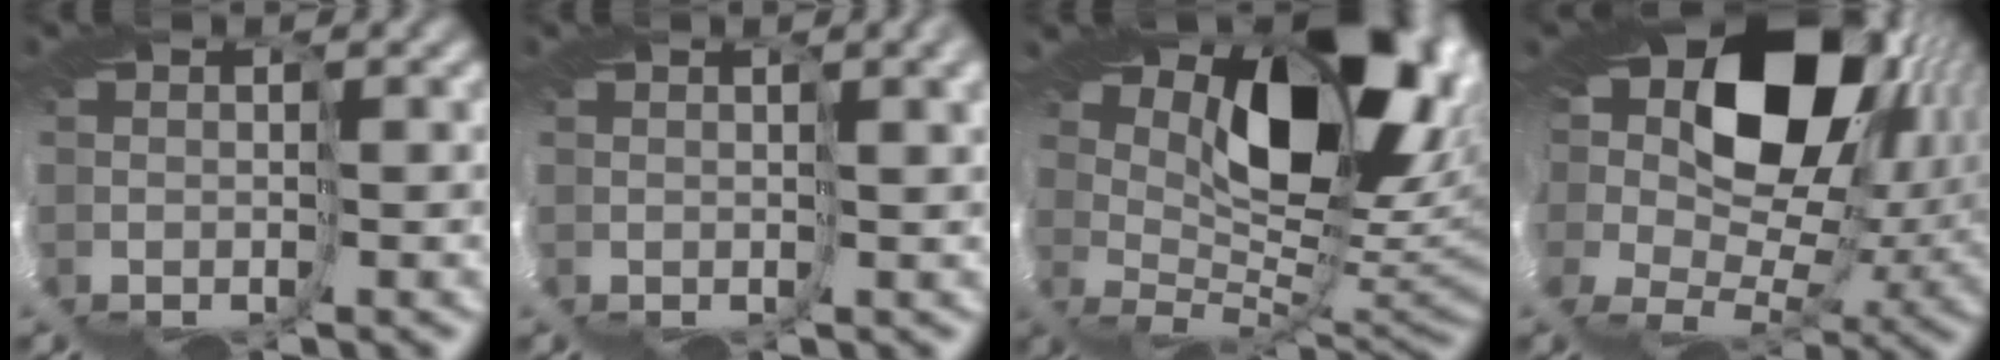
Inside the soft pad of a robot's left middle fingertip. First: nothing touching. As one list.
[{"total": 2.8, "force": [1.3, 0.0, 2.5], "torque": [-0.046, 0.003, 0.032]}, {"total": 11.4, "force": [6.7, 4.8, 7.9], "torque": [-0.108, -0.020, 0.132]}, {"total": 13.9, "force": [8.1, 7.1, 8.8], "torque": [-0.169, -0.005, 0.157]}]